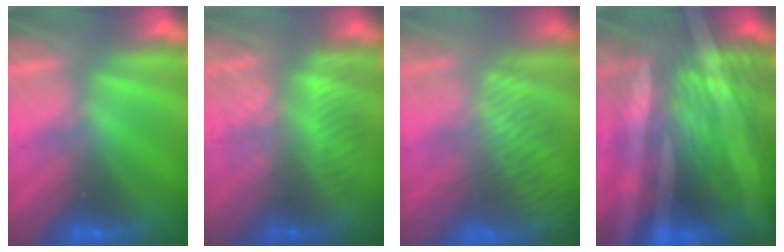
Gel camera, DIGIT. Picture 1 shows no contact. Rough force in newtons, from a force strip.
{"total": 9.3}
{"total": 6.8}
{"total": 9.7}